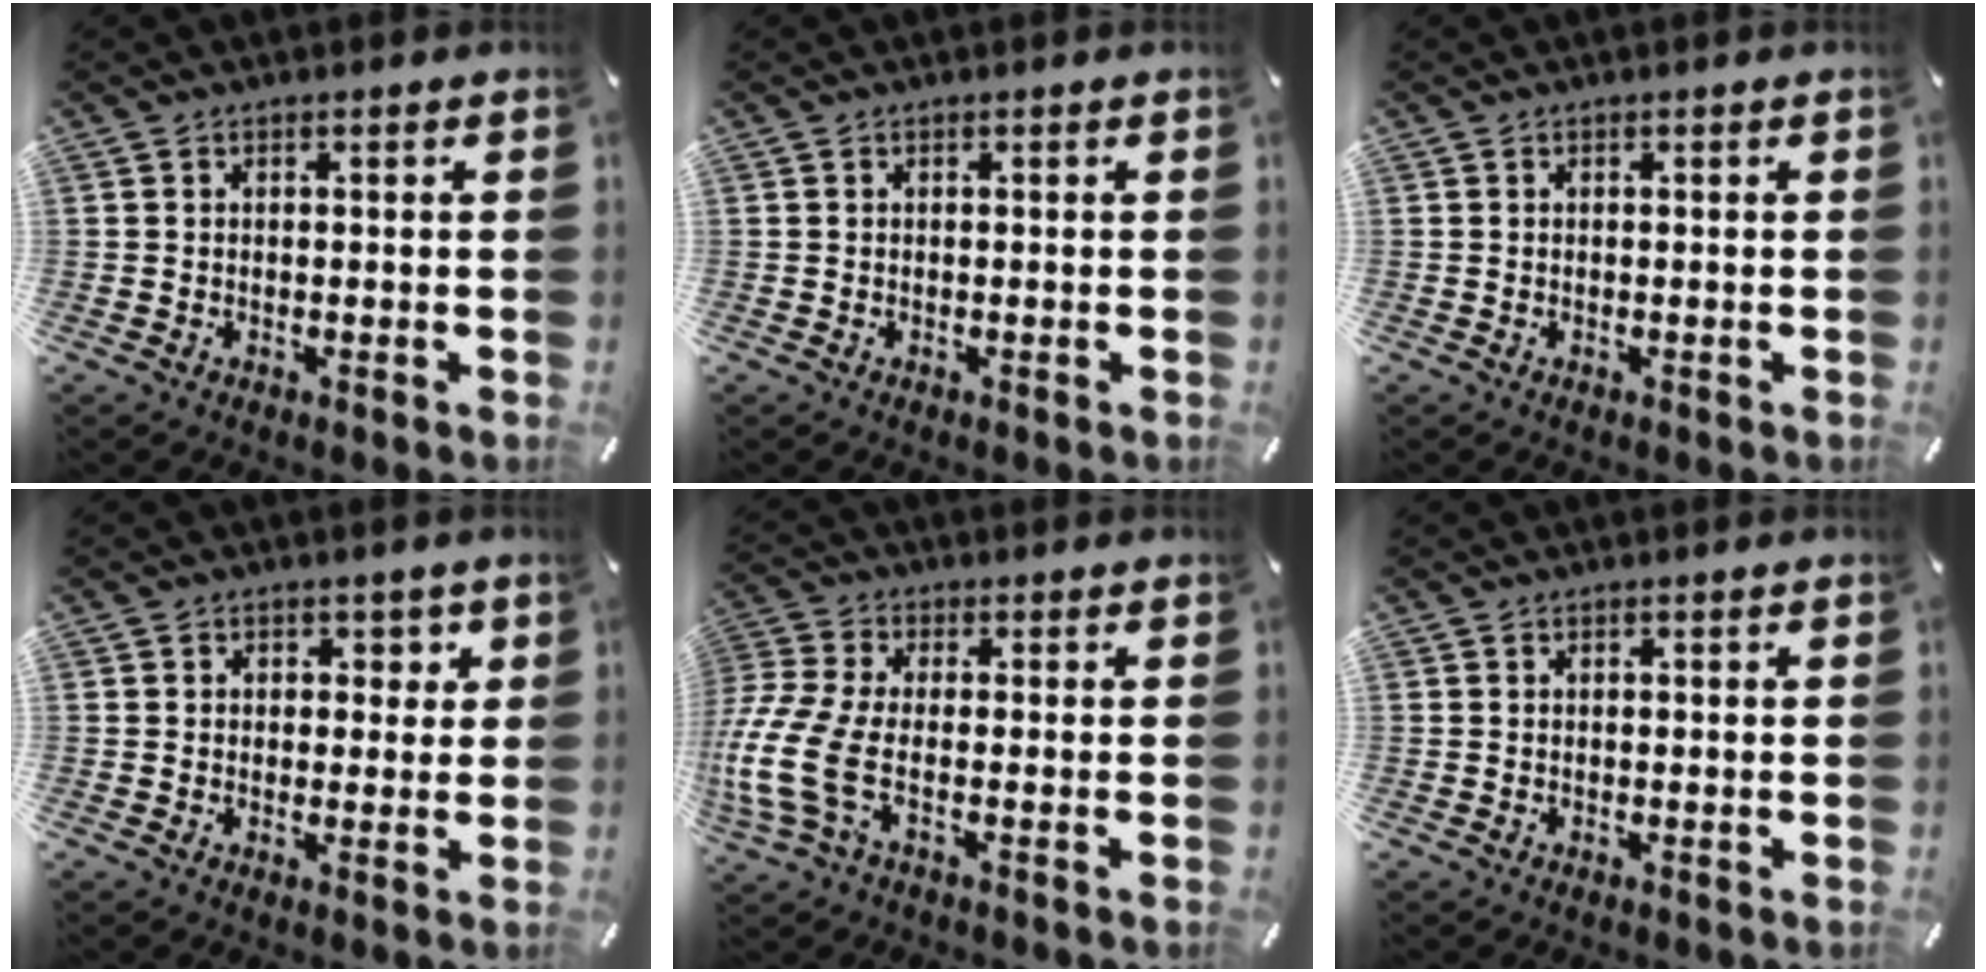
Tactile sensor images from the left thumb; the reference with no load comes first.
{"total": 0.0}
{"total": 0.0}
{"total": 2.9, "force": [0.7, 2.7, 1.0], "torque": [-0.002, 0.001, 0.003]}
{"total": 11.3, "force": [-2.2, 5.8, 9.5], "torque": [-0.221, -0.013, -0.038]}
{"total": 0.0}